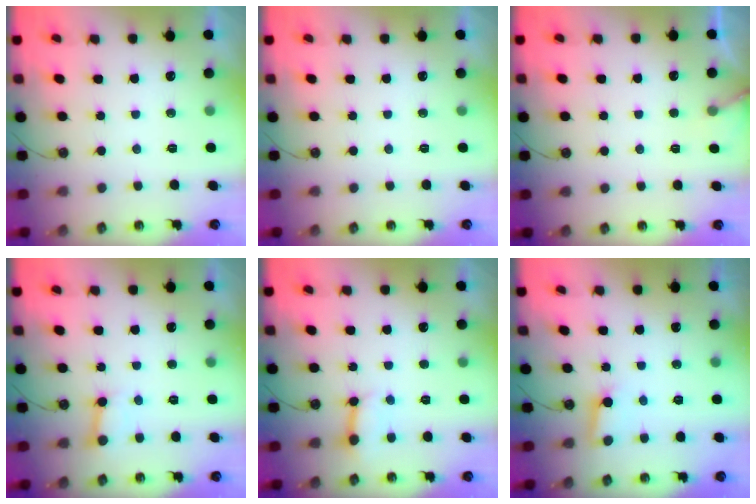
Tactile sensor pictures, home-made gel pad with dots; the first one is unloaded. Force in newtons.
{"total": 0.0}
{"total": 5.1, "press": 5.1, "slide": 0.3}
{"total": 3.9, "press": 3.9, "slide": 0.4}
{"total": 4.7, "press": 4.7, "slide": 0.4}
{"total": 3.2, "press": 3.2, "slide": 0.2}